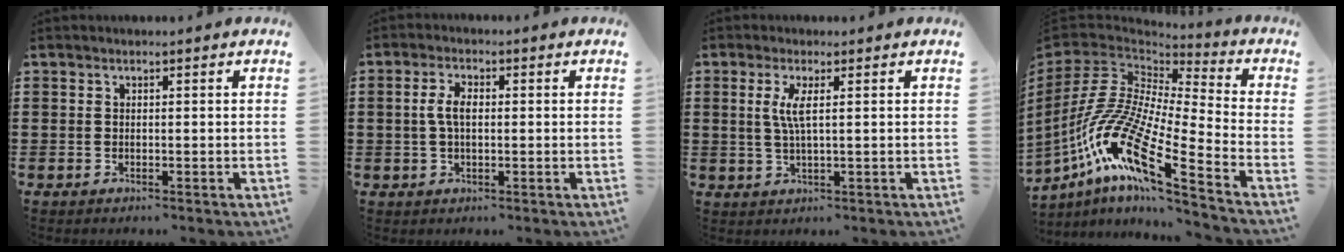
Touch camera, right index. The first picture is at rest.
{"total": 3.8, "force": [0.1, 1.9, 3.3], "torque": [-0.080, 0.002, -0.004]}
{"total": 3.6, "force": [0.7, 0.3, 3.5], "torque": [-0.077, -0.004, 0.007]}
{"total": 14.6, "force": [-8.0, 3.5, 11.6], "torque": [-0.273, -0.020, -0.167]}